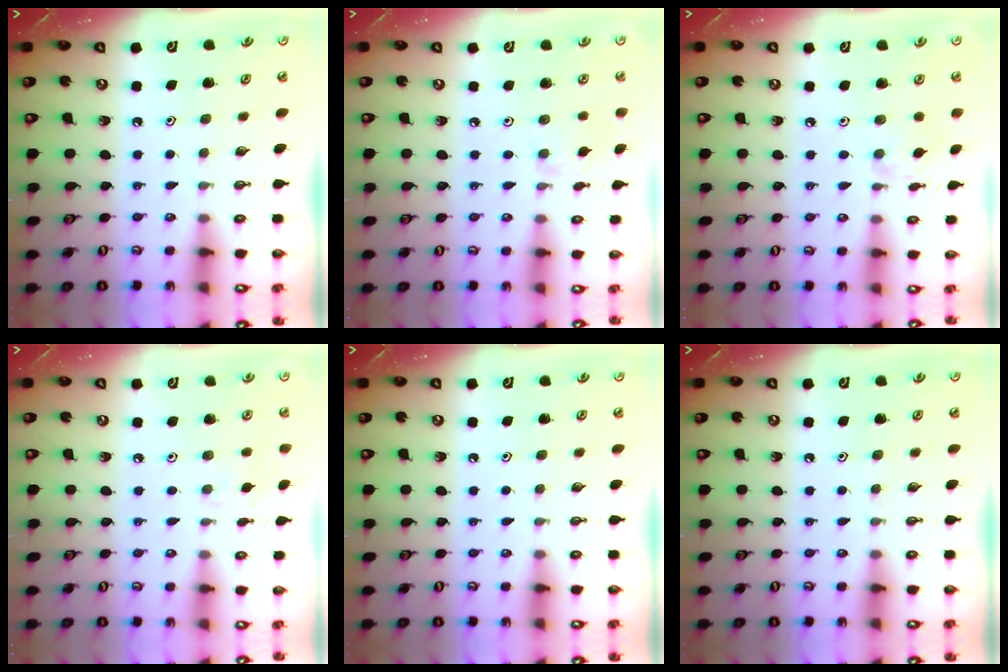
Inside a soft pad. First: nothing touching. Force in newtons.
{"total": 3.2, "press": 3.2, "slide": 0.5}
{"total": 4.0, "press": 4.0, "slide": 0.8}
{"total": 2.4, "press": 2.4, "slide": 0.6}
{"total": 0.0}
{"total": 0.0}